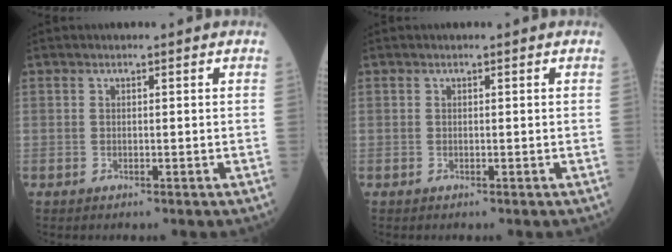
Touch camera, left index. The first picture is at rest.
{"total": 0.0}